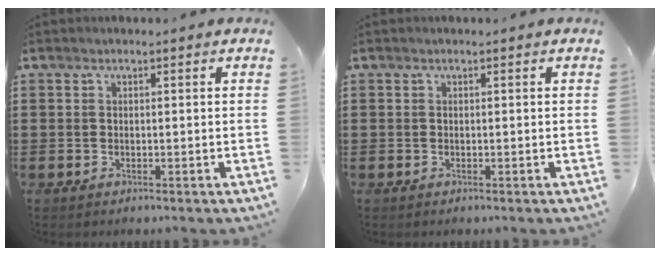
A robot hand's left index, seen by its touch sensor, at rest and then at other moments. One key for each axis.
{"total": 0.0}